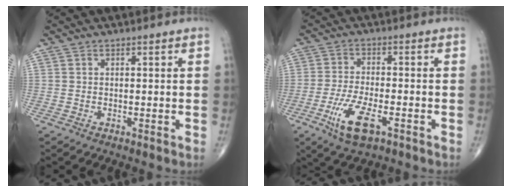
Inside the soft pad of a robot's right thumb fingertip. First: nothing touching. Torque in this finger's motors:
{"motor_torque": [0.32, -0.03, 0.47, 0.34, 0.29]}